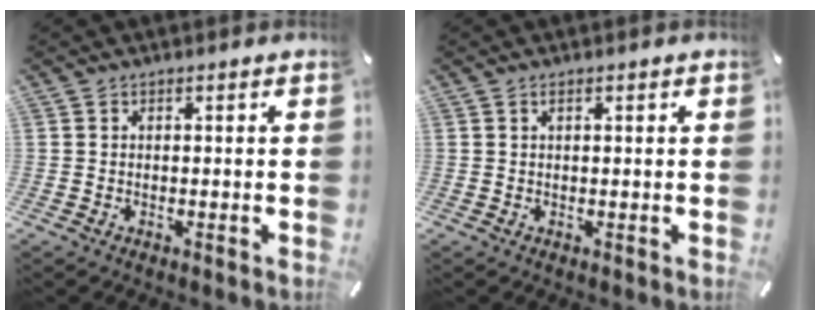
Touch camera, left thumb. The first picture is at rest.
{"total": 1.0, "force": [0.3, 0.2, 0.9], "torque": [-0.016, 0.001, 0.005]}